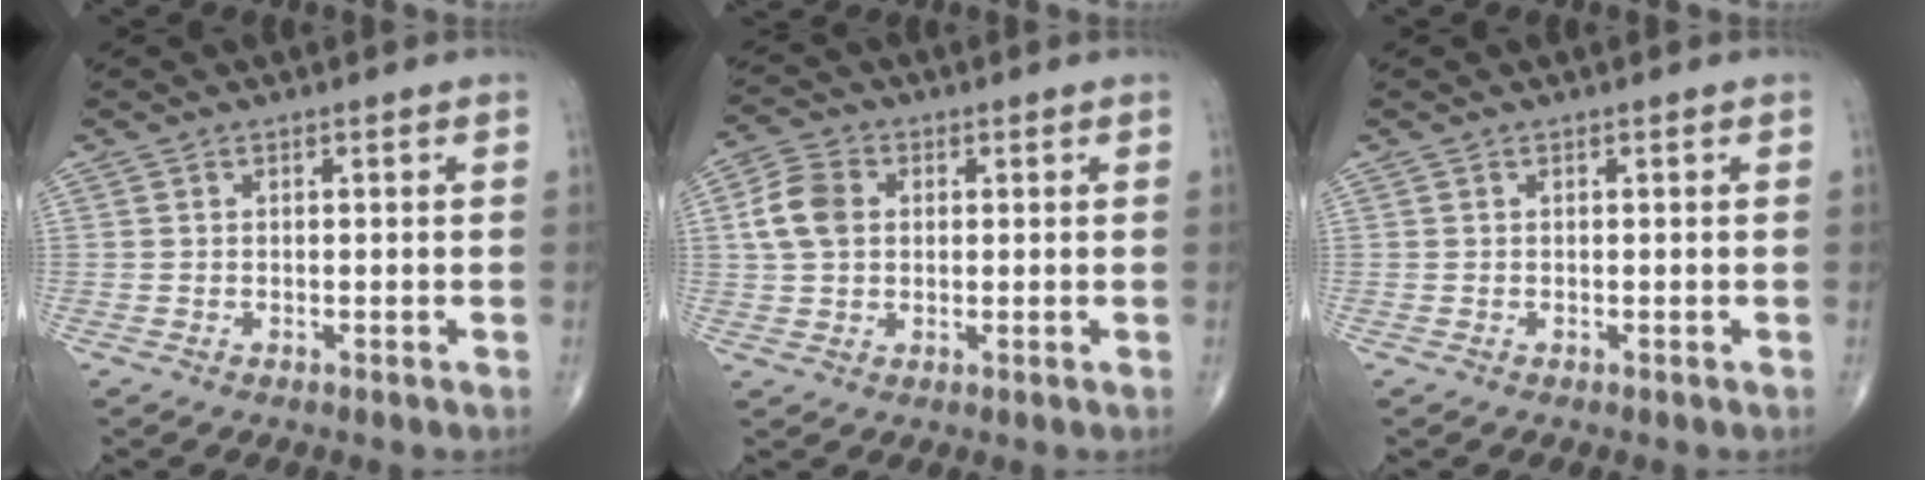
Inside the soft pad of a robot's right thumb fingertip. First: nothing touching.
{"total": 7.0, "force": [1.1, 5.2, 4.5], "torque": [-0.083, 0.010, 0.016]}
{"total": 0.0}